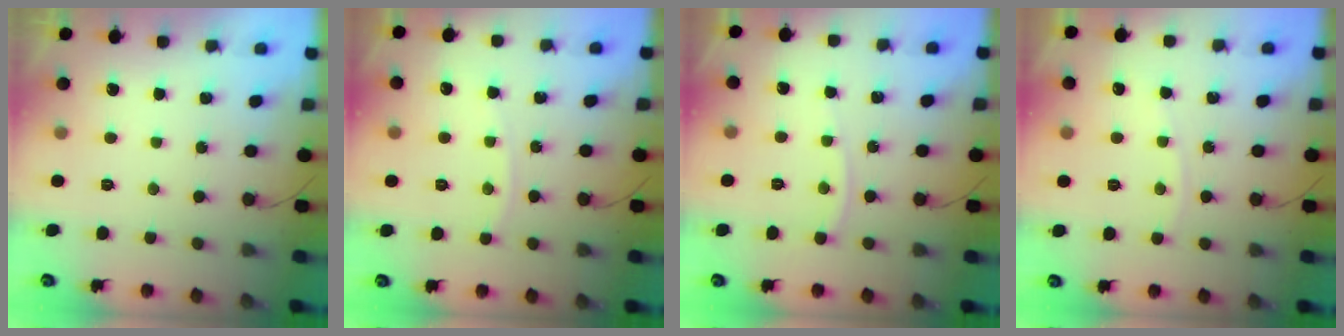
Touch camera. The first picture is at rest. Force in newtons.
{"total": 4.4, "press": 4.4, "slide": 0.4}
{"total": 3.3, "press": 3.3, "slide": 0.4}
{"total": 2.0, "press": 2.0, "slide": 0.4}